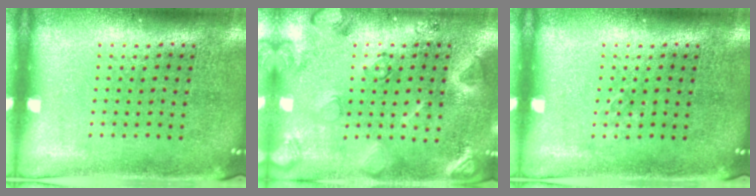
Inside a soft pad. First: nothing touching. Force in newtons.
{"total": 2.3, "press": 2.3, "slide": 0.1}
{"total": 0.6, "press": 0.6, "slide": 0.1}